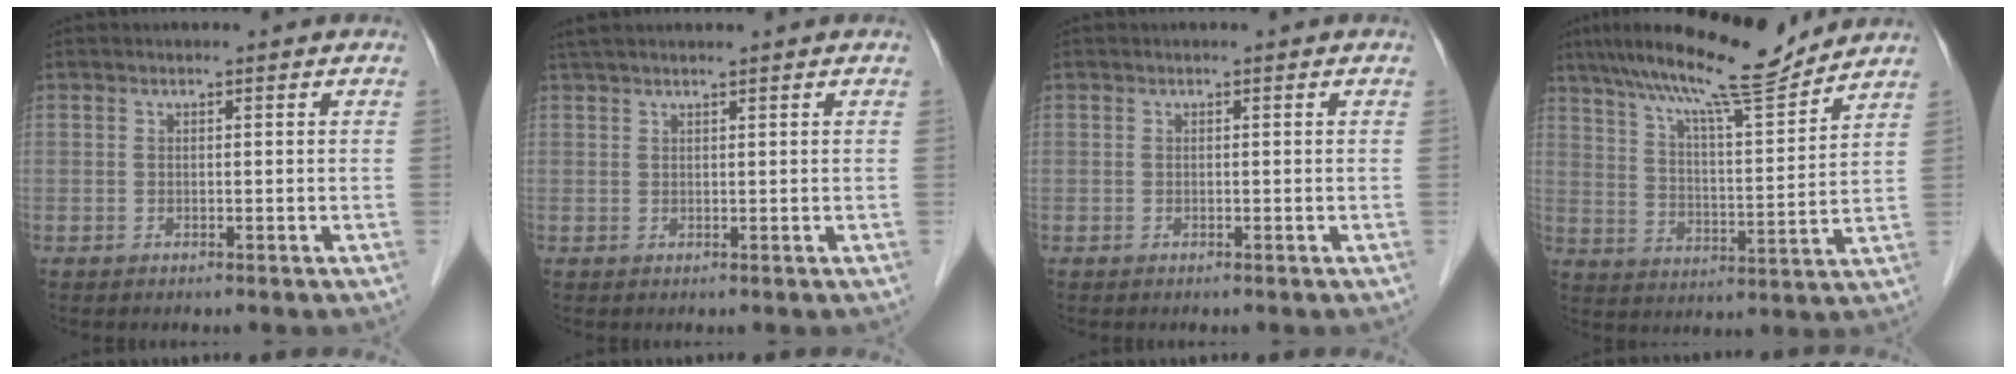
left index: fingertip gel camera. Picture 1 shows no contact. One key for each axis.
{"total": 4.7, "fx": 4.0, "fy": 0.0, "fz": 2.5, "tx": -0.035, "ty": 0.033, "tz": 0.071}
{"total": 0.0}
{"total": 14.1, "fx": 12.3, "fy": 0.6, "fz": 7.0, "tx": -0.123, "ty": 0.006, "tz": 0.200}